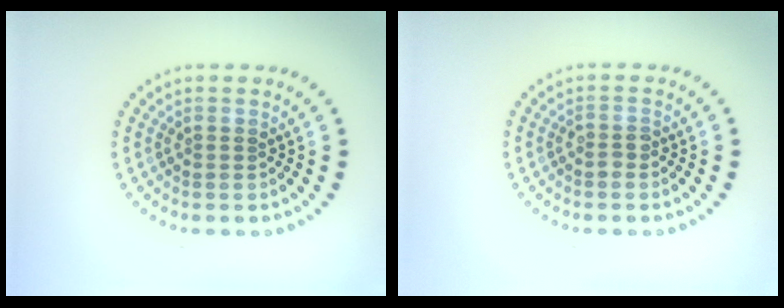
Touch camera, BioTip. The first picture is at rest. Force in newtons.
{"total": 0.9, "press": 0.8, "slide": 0.5}